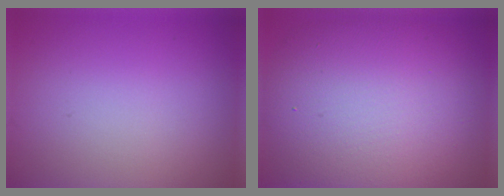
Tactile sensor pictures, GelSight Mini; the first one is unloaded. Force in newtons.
{"total": 13.1, "press": 13.1, "slide": 0.3}